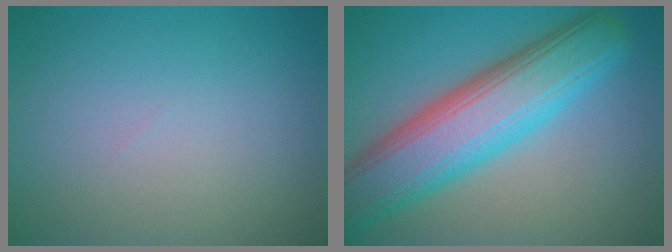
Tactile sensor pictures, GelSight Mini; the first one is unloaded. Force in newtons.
{"total": 9.9, "press": 9.8, "slide": 0.6}